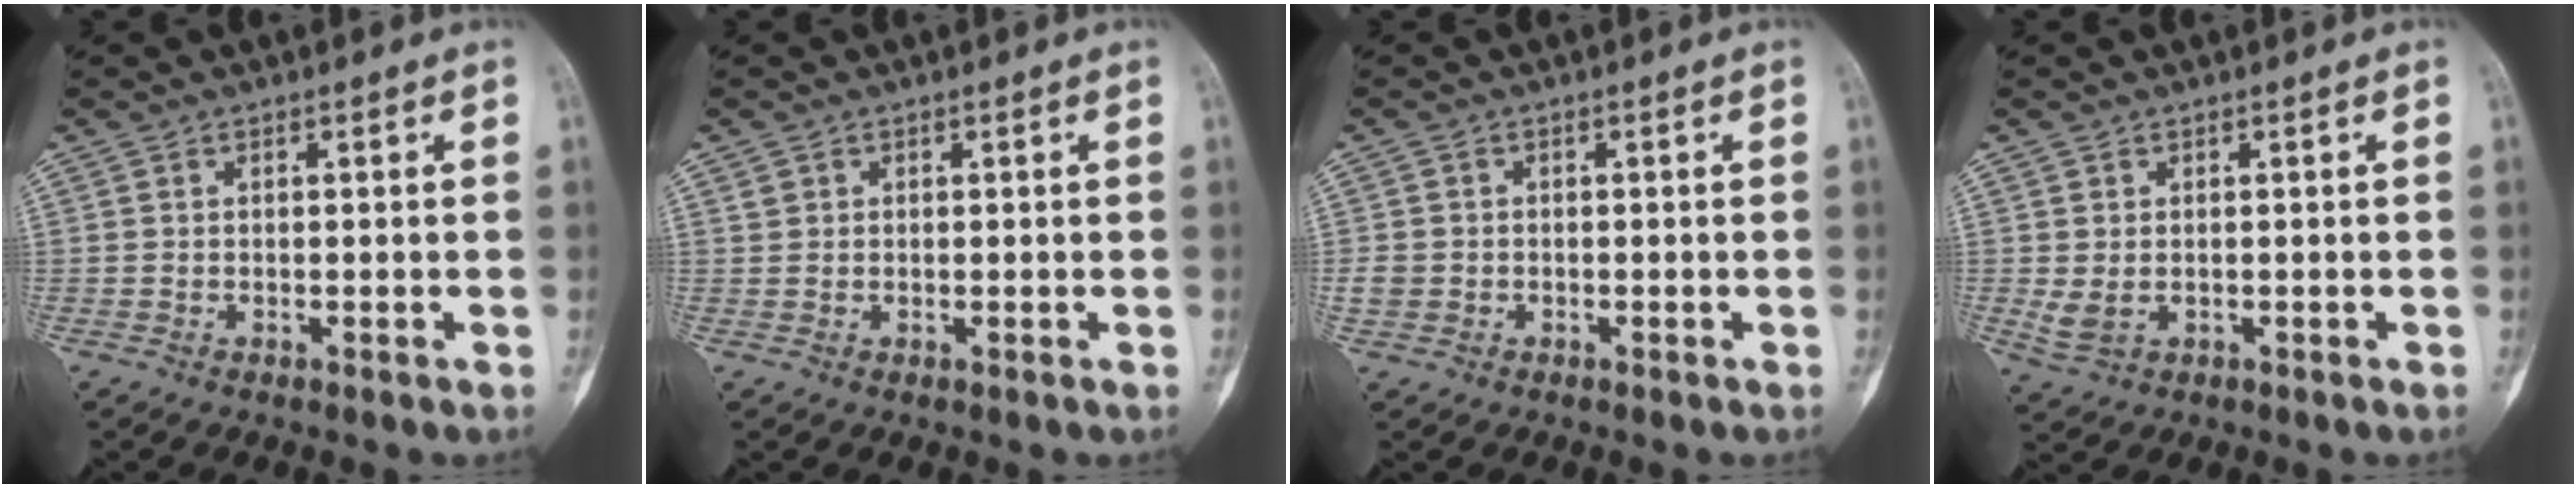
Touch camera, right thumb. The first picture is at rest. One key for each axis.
{"total": 1.2, "fx": 0.6, "fy": 0.9, "fz": 0.3, "tx": 0.008, "ty": -0.001, "tz": 0.010}
{"total": 2.2, "fx": -0.4, "fy": 2.0, "fz": 0.9, "tx": -0.015, "ty": 0.006, "tz": -0.006}
{"total": 2.9, "fx": 0.0, "fy": 2.1, "fz": 2.1, "tx": -0.046, "ty": -0.004, "tz": 0.010}